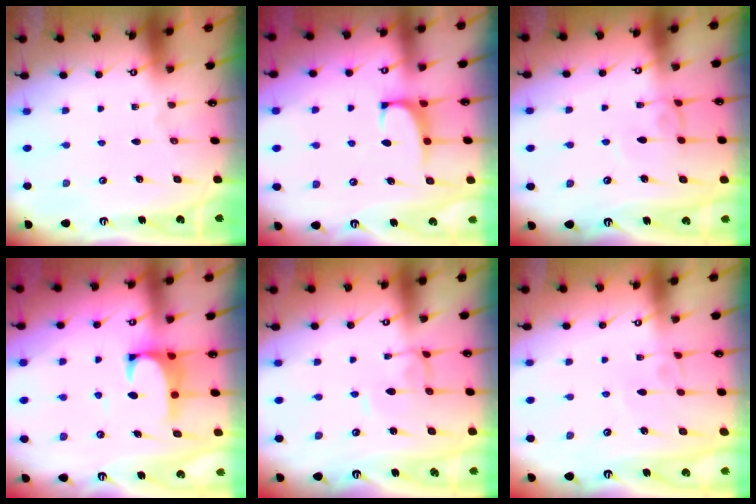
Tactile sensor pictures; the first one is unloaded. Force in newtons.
{"total": 1.0, "press": 0.4, "slide": 0.9}
{"total": 0.6, "press": 0.4, "slide": 0.4}
{"total": 2.5, "press": 2.4, "slide": 0.7}
{"total": 1.4, "press": 1.3, "slide": 0.4}
{"total": 2.7, "press": 2.7, "slide": 0.4}